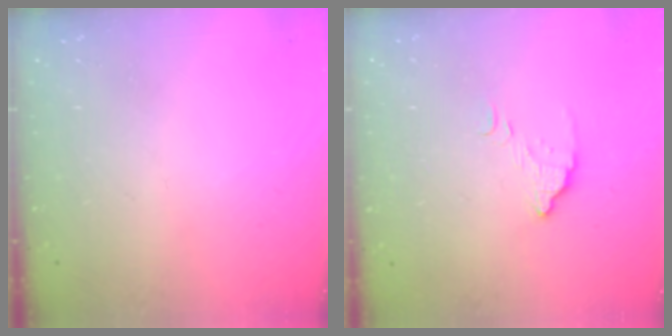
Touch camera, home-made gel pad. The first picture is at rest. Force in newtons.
{"total": 4.8, "press": 4.8, "slide": 0.3}